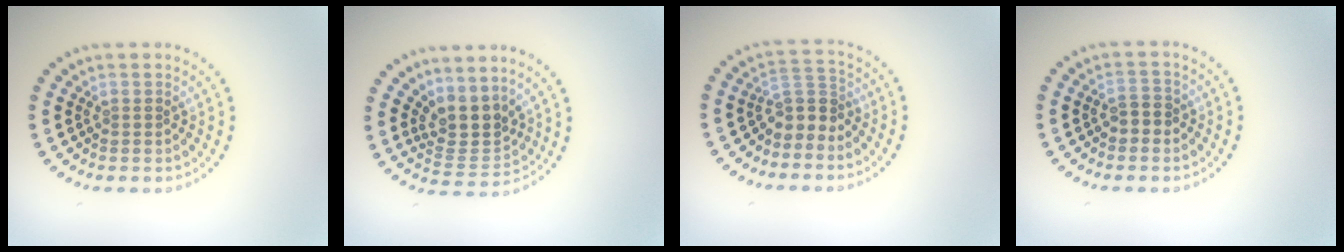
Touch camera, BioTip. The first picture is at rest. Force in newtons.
{"total": 3.3, "press": 2.5, "slide": 2.1}
{"total": 2.8, "press": 2.0, "slide": 1.9}
{"total": 1.9, "press": 1.8, "slide": 0.6}